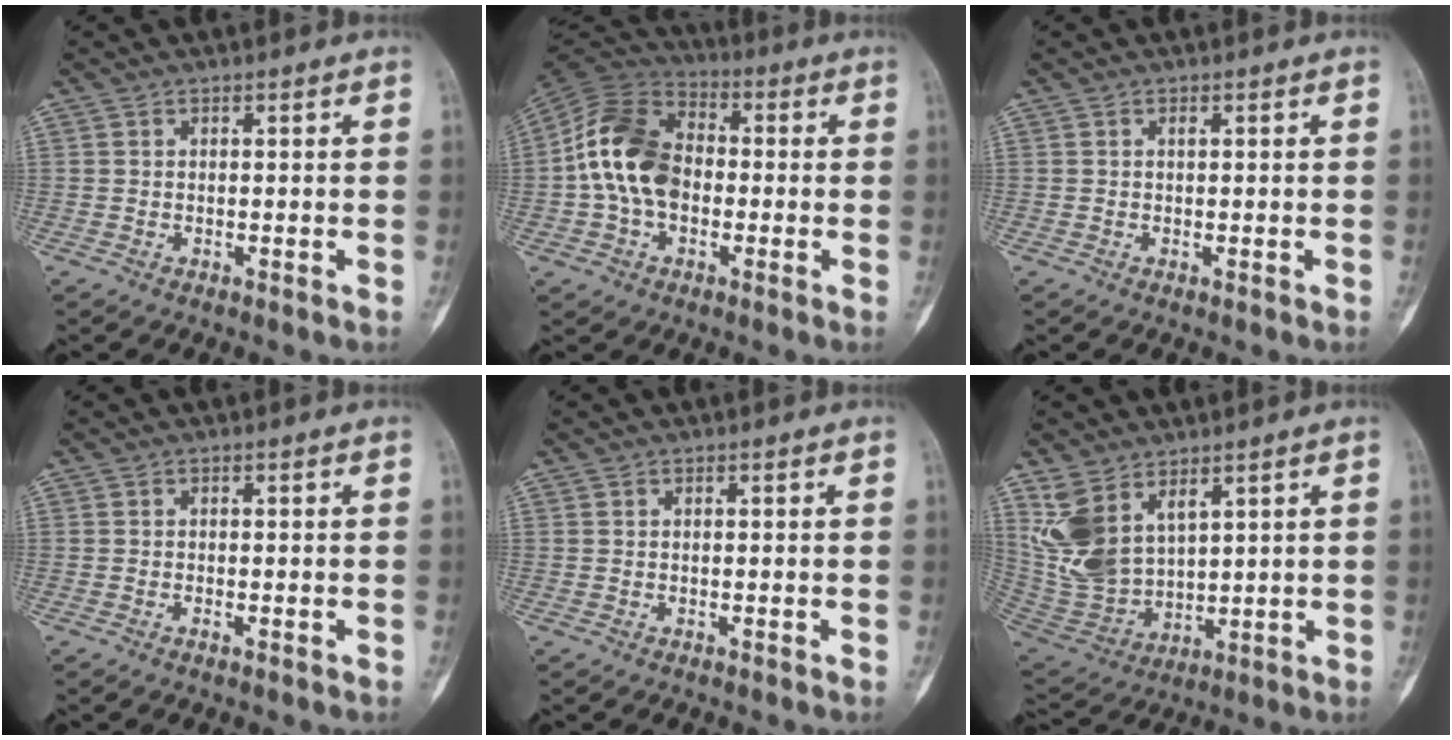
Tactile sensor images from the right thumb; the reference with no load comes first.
{"total": 14.9, "force": [-1.0, 10.5, 10.5], "torque": [-0.186, 0.033, -0.031]}
{"total": 0.7, "force": [0.1, 0.3, 0.6], "torque": [-0.009, 0.000, 0.002]}
{"total": 0.7, "force": [-0.4, 0.3, 0.6], "torque": [-0.012, -0.001, -0.007]}
{"total": 0.0}
{"total": 12.4, "force": [6.4, 7.3, 7.6], "torque": [-0.147, -0.025, 0.156]}